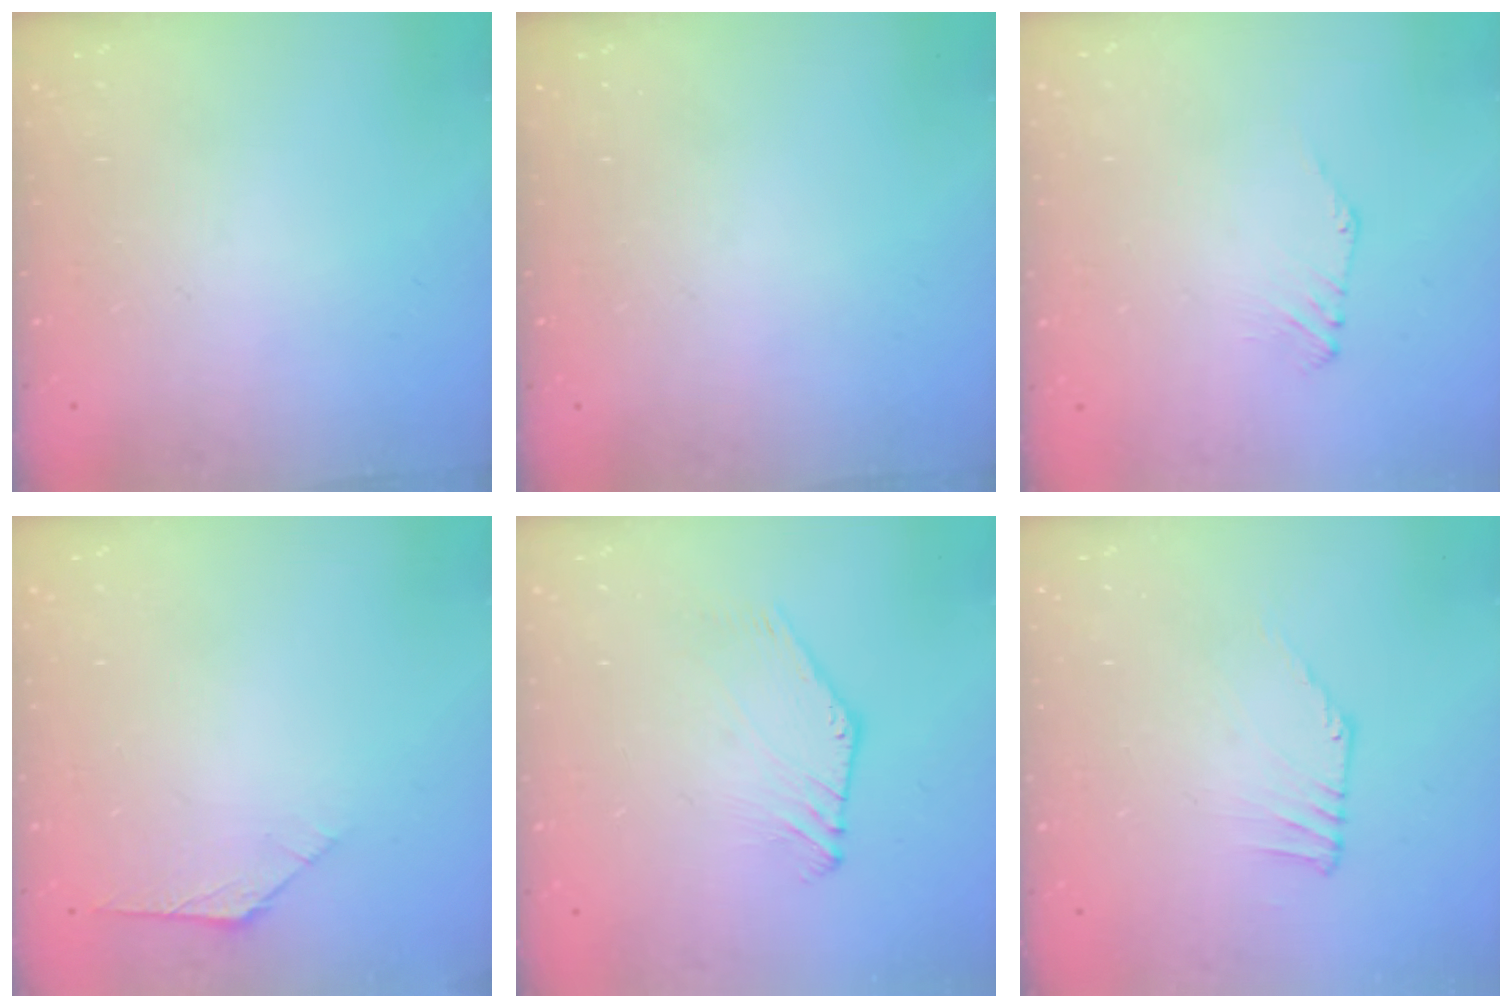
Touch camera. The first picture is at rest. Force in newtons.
{"total": 0.0}
{"total": 0.6, "press": 0.5, "slide": 0.3}
{"total": 2.5, "press": 2.4, "slide": 0.7}
{"total": 1.1, "press": 1.1, "slide": 0.2}
{"total": 0.5, "press": 0.2, "slide": 0.5}